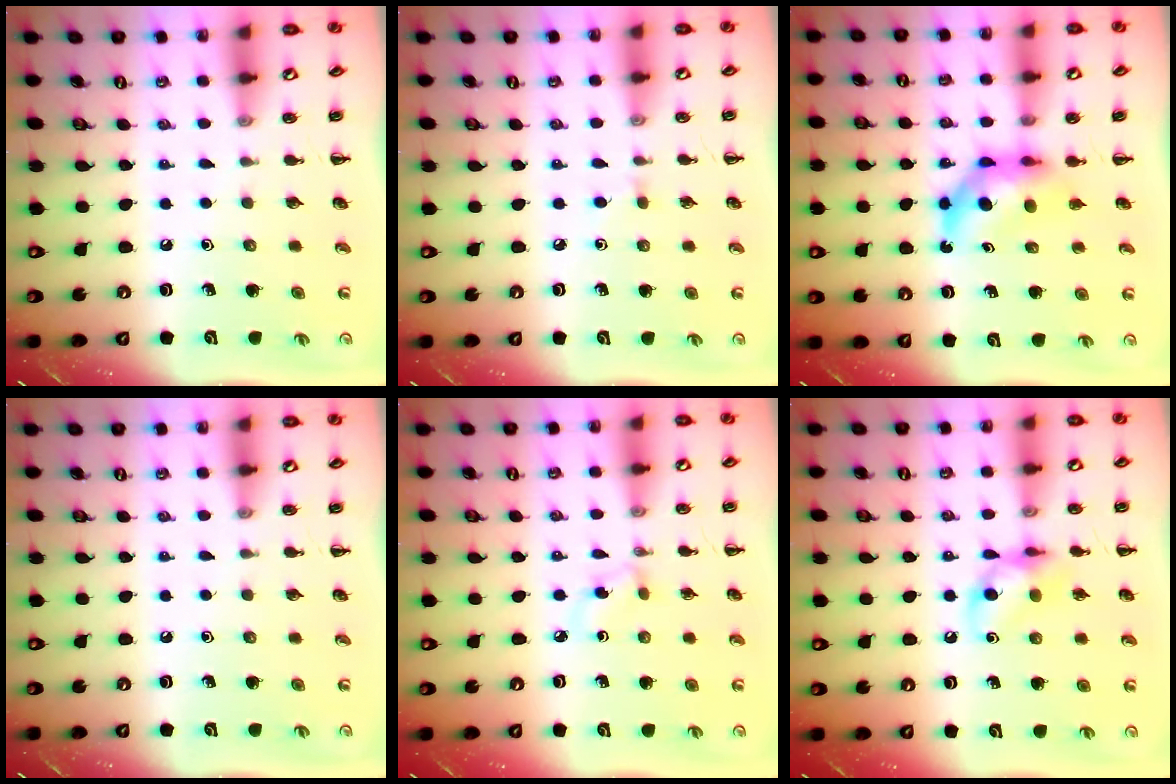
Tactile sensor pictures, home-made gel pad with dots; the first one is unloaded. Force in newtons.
{"total": 3.2, "press": 3.0, "slide": 1.2}
{"total": 6.7, "press": 6.5, "slide": 1.5}
{"total": 0.0}
{"total": 2.9, "press": 2.7, "slide": 1.2}
{"total": 10.1, "press": 10.1, "slide": 1.0}